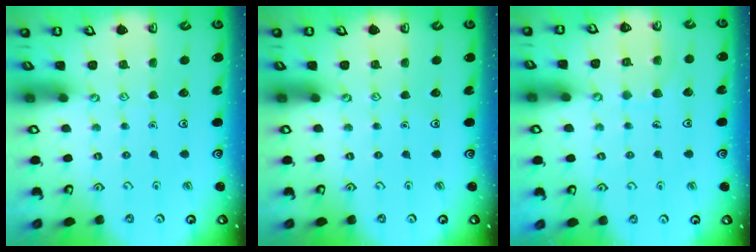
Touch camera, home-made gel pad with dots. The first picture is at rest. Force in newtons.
{"total": 0.0}
{"total": 6.1, "press": 6.0, "slide": 0.5}